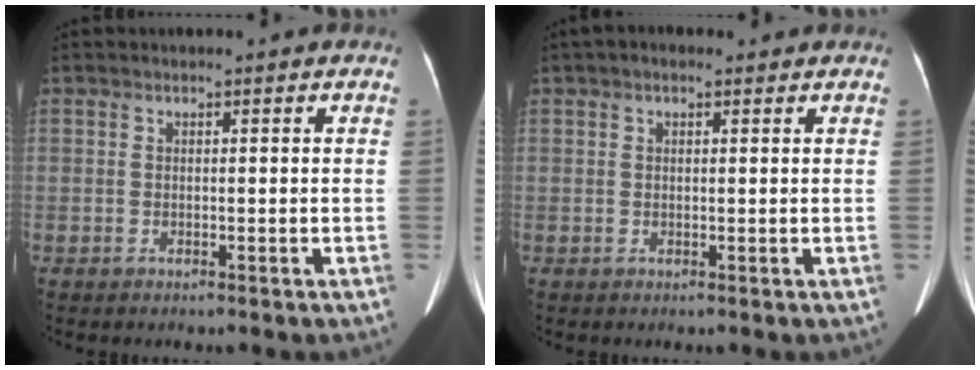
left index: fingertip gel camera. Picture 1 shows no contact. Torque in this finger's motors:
{"motor_torque": [0.03, -0.01, -0.22, 0.00]}